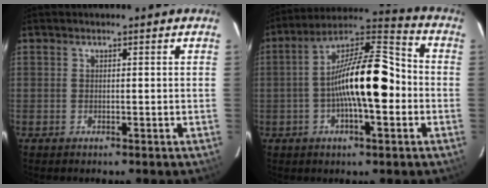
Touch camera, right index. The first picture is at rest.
{"total": 16.1, "force": [-1.9, 4.2, 15.4], "torque": [-0.278, 0.031, -0.033]}